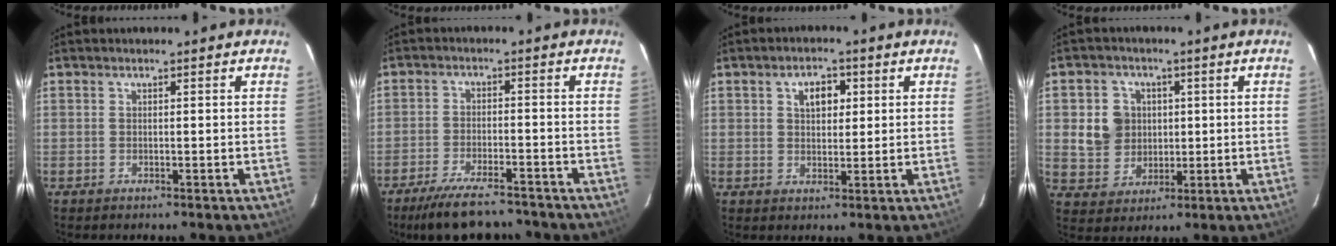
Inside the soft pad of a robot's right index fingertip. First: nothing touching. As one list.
[{"total": 12.4, "force": [-10.5, 3.3, 5.7], "torque": [-0.125, -0.016, -0.165]}, {"total": 4.5, "force": [1.6, 2.9, 3.1], "torque": [-0.046, 0.013, 0.028]}, {"total": 7.8, "force": [0.9, 7.2, 2.7], "torque": [-0.066, 0.016, 0.028]}]